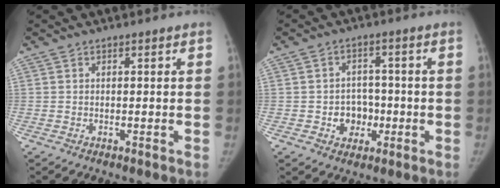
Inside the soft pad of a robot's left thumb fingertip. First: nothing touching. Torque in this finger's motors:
{"motor_torque": [-0.22, 0.33, 0.32, -0.11, 0.01]}